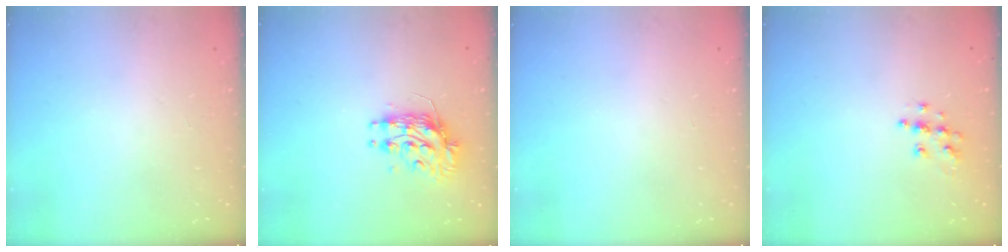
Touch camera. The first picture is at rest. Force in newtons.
{"total": 9.2, "press": 9.2, "slide": 0.7}
{"total": 0.0}
{"total": 7.4, "press": 7.4, "slide": 0.2}